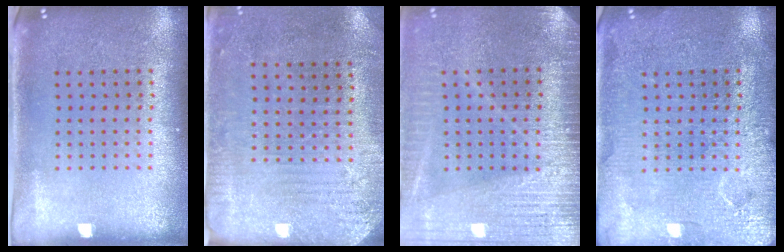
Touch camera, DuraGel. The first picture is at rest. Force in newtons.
{"total": 2.8, "press": 2.4, "slide": 1.5}
{"total": 3.7, "press": 3.3, "slide": 1.7}
{"total": 4.8, "press": 4.7, "slide": 0.7}